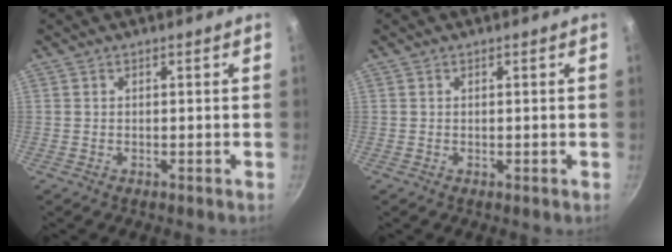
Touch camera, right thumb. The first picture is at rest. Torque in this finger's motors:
{"motor_torque": [0.10, -0.30, 0.19, -0.01, 0.06]}